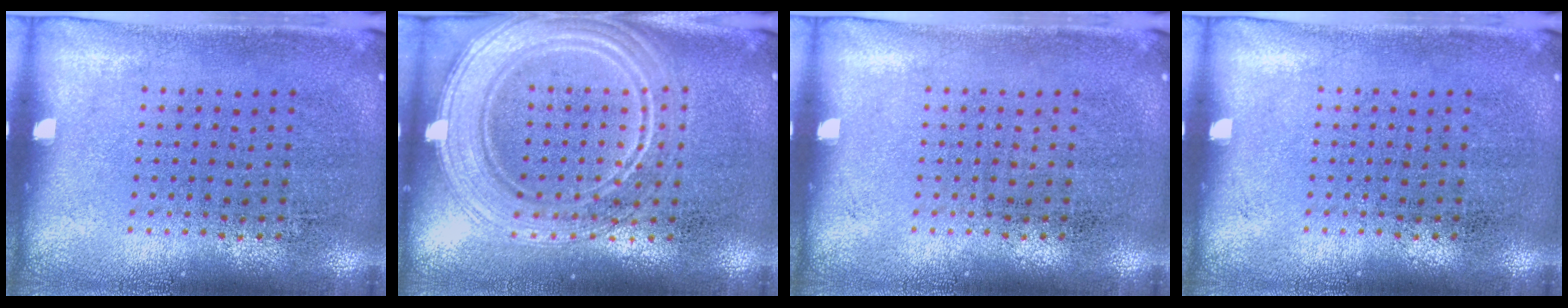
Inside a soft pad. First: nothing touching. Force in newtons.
{"total": 3.7, "press": 3.6, "slide": 0.6}
{"total": 0.0}
{"total": 0.0}